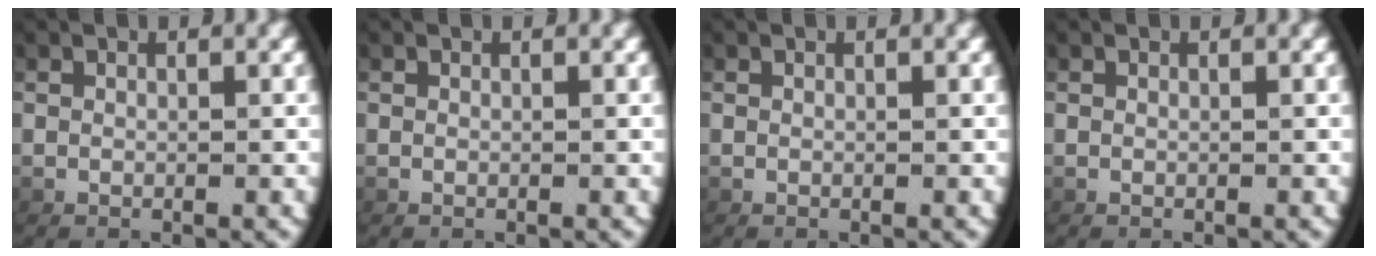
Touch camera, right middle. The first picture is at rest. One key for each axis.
{"total": 0.0}
{"total": 0.0}
{"total": 0.0}